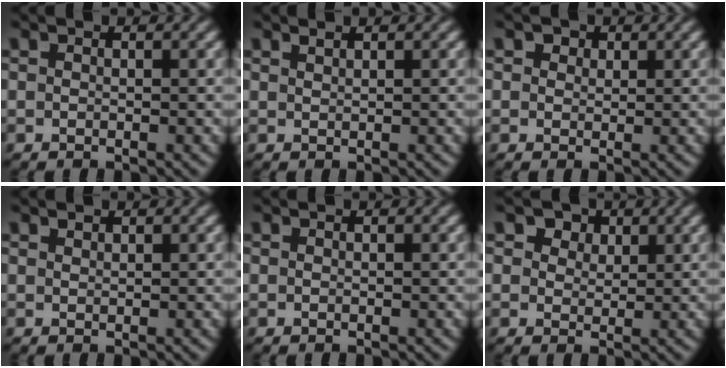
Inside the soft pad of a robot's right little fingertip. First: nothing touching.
{"total": 1.3, "force": [0.7, -1.1, -0.2], "torque": [0.016, 0.001, 0.018]}
{"total": 2.6, "force": [1.1, 2.1, 1.1], "torque": [-0.021, -0.004, 0.020]}
{"total": 1.0, "force": [0.5, -0.8, -0.1], "torque": [0.015, 0.000, 0.016]}
{"total": 0.0}
{"total": 5.3, "force": [2.2, 4.1, 2.4], "torque": [-0.049, -0.004, 0.036]}